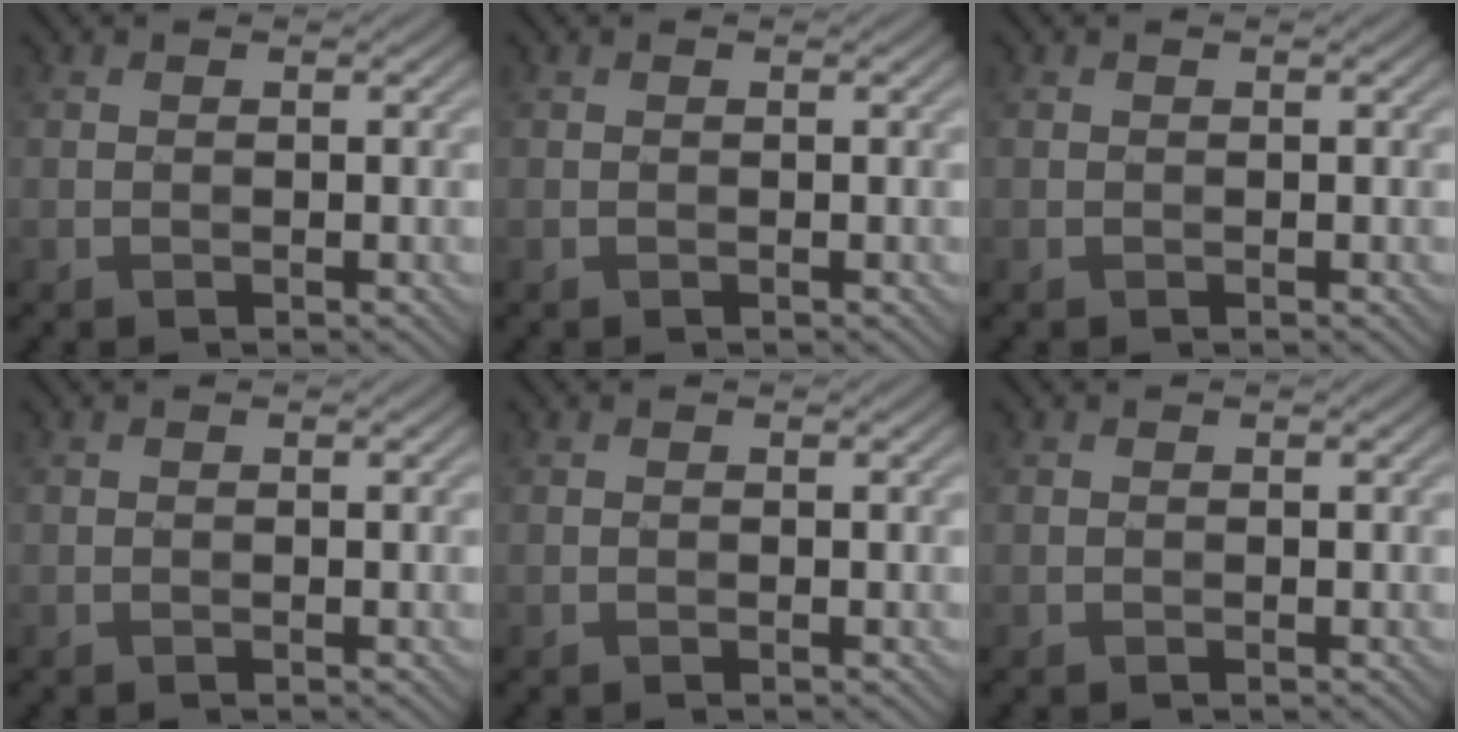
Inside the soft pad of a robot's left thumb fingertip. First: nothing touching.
{"total": 0.0}
{"total": 0.0}
{"total": 0.0}
{"total": 0.0}
{"total": 0.0}